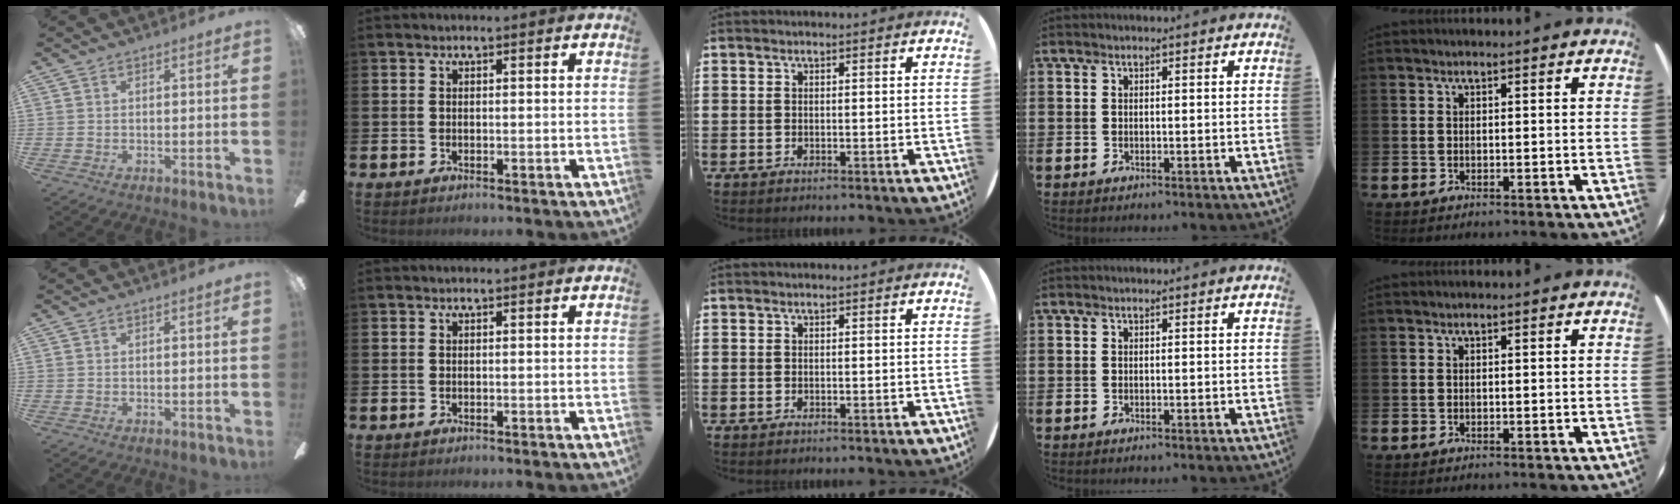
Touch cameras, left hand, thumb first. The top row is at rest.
{}